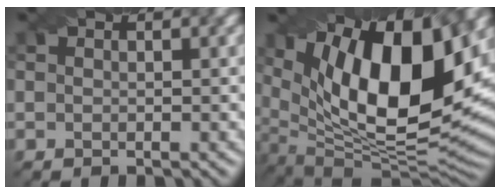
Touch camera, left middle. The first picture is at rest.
{"total": 16.4, "force": [5.6, 7.1, 13.7], "torque": [-0.228, 0.005, 0.091]}